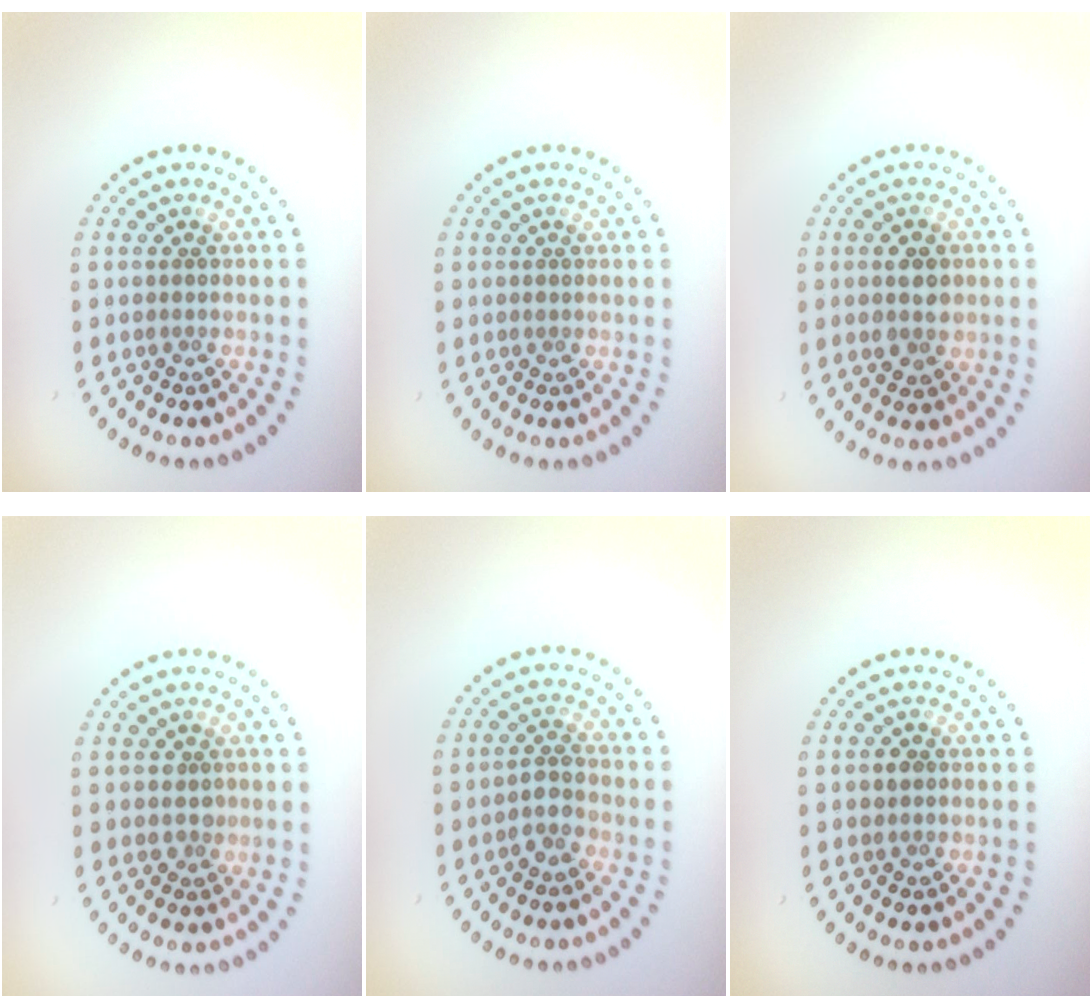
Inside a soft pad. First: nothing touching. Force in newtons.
{"total": 0.0}
{"total": 3.6, "press": 3.6, "slide": 0.2}
{"total": 1.0, "press": 0.6, "slide": 0.8}
{"total": 1.7, "press": 1.5, "slide": 0.8}
{"total": 1.2, "press": 1.1, "slide": 0.4}